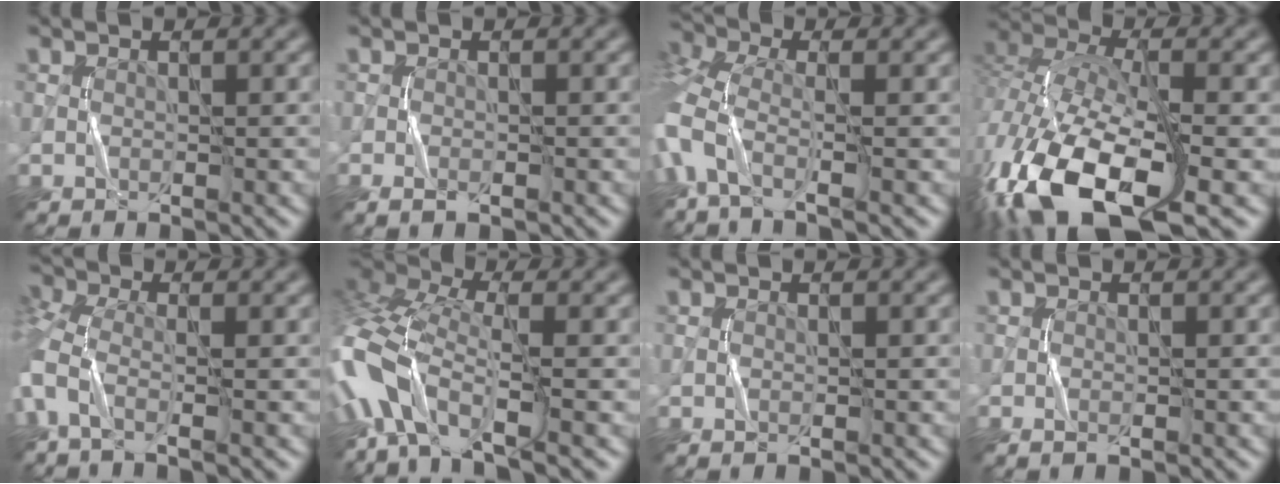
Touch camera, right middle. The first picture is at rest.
{"total": 1.5, "force": [-0.9, 0.6, 1.0], "torque": [-0.020, -0.002, -0.015]}
{"total": 7.4, "force": [-2.9, 3.5, 5.9], "torque": [-0.164, -0.011, -0.069]}
{"total": 16.5, "force": [-8.5, 7.1, 12.2], "torque": [-0.278, -0.031, -0.157]}
{"total": 5.1, "force": [-0.9, 2.3, 4.4], "torque": [-0.119, -0.010, -0.030]}
{"total": 9.6, "force": [-3.8, 4.5, 7.6], "torque": [-0.166, 0.005, -0.092]}
{"total": 0.0}
{"total": 0.8, "force": [-0.4, 0.3, 0.7], "torque": [-0.015, -0.001, -0.006]}